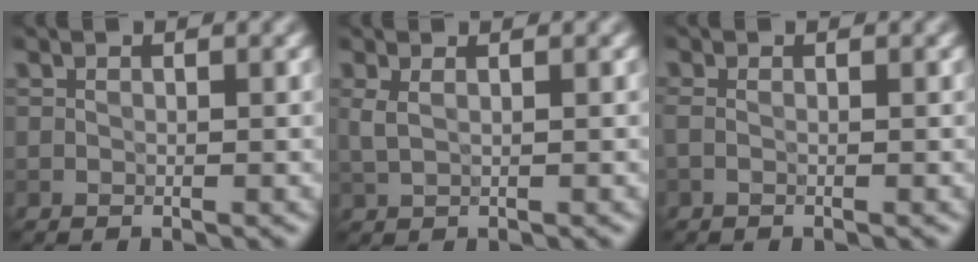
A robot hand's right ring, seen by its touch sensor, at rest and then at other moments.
{"total": 1.3, "force": [0.6, 0.4, 1.1], "torque": [-0.024, 0.005, 0.011]}
{"total": 1.0, "force": [0.0, 0.5, 0.8], "torque": [-0.012, -0.004, -0.006]}